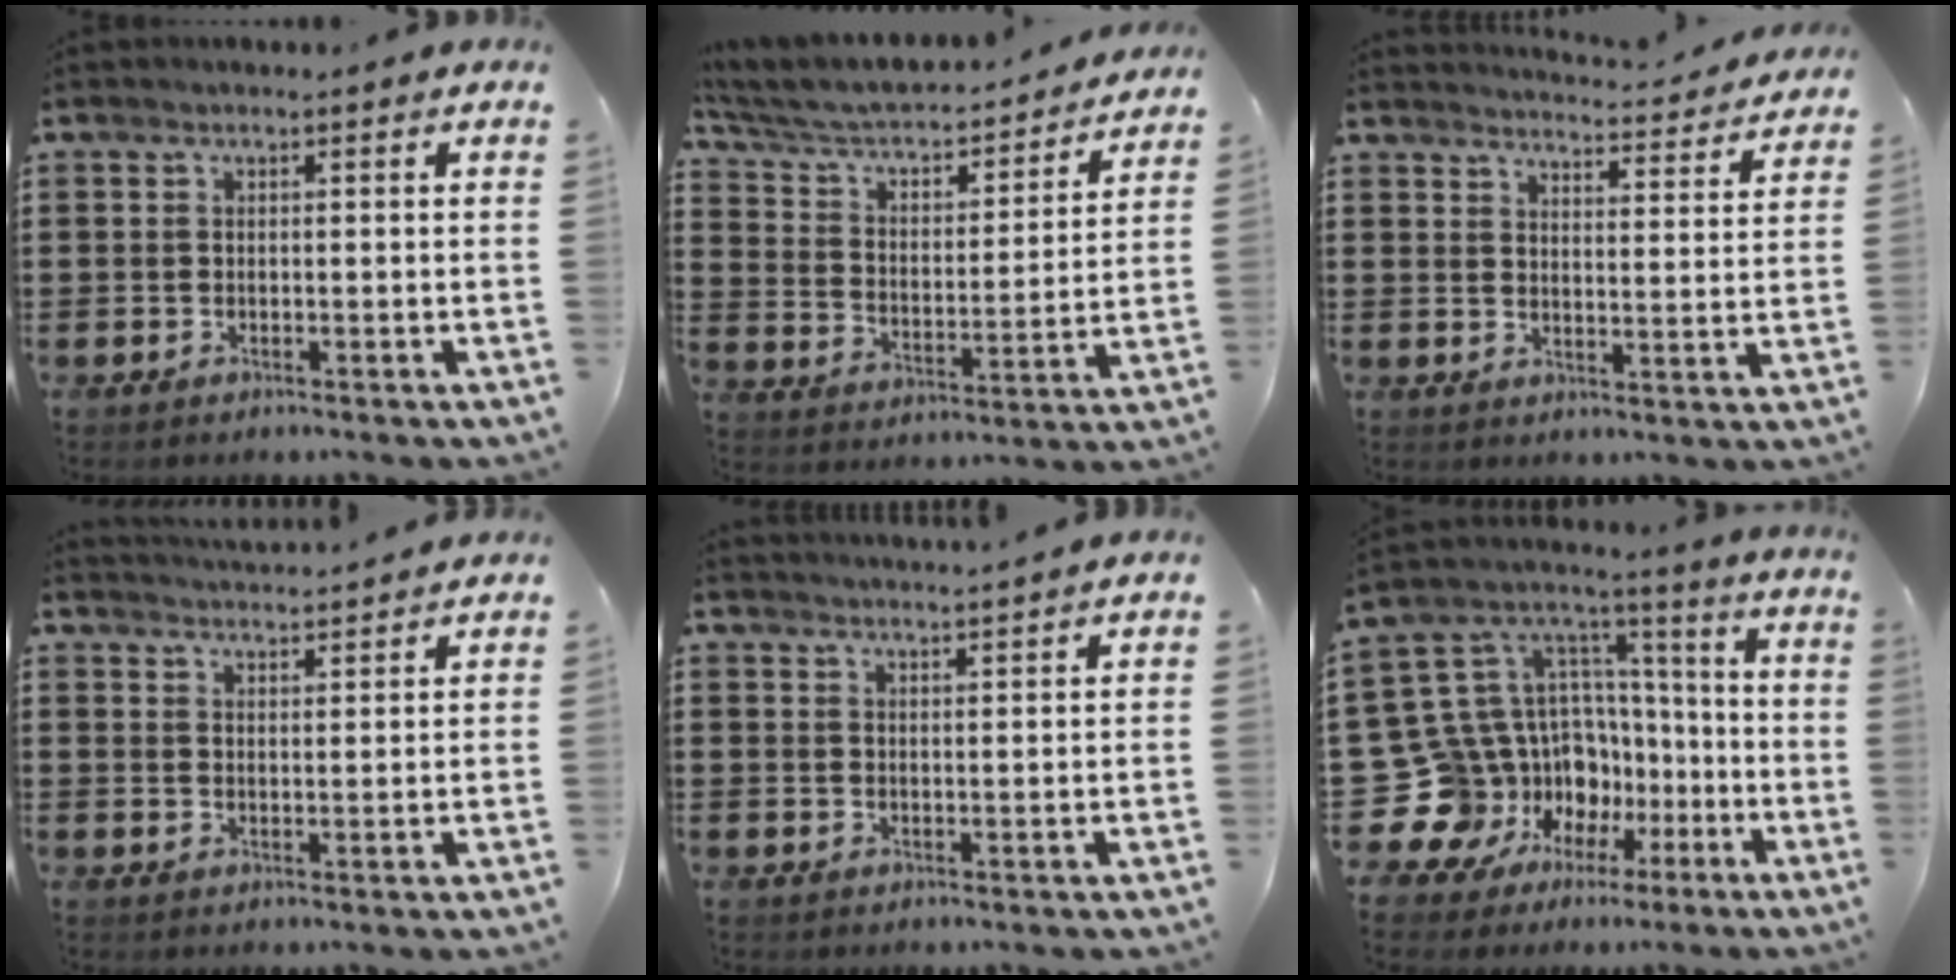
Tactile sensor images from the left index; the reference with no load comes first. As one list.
[{"total": 4.4, "force": [3.9, 1.3, 1.6], "torque": [-0.054, -0.038, 0.056]}, {"total": 3.8, "force": [3.8, -0.5, 0.2], "torque": [-0.014, -0.035, 0.062]}, {"total": 3.2, "force": [3.1, -0.5, -0.2], "torque": [-0.005, -0.019, 0.057]}, {"total": 2.5, "force": [2.4, -0.7, 0.0], "torque": [-0.006, -0.011, 0.045]}, {"total": 14.3, "force": [-3.3, 13.6, 2.9], "torque": [-0.121, -0.033, -0.012]}]